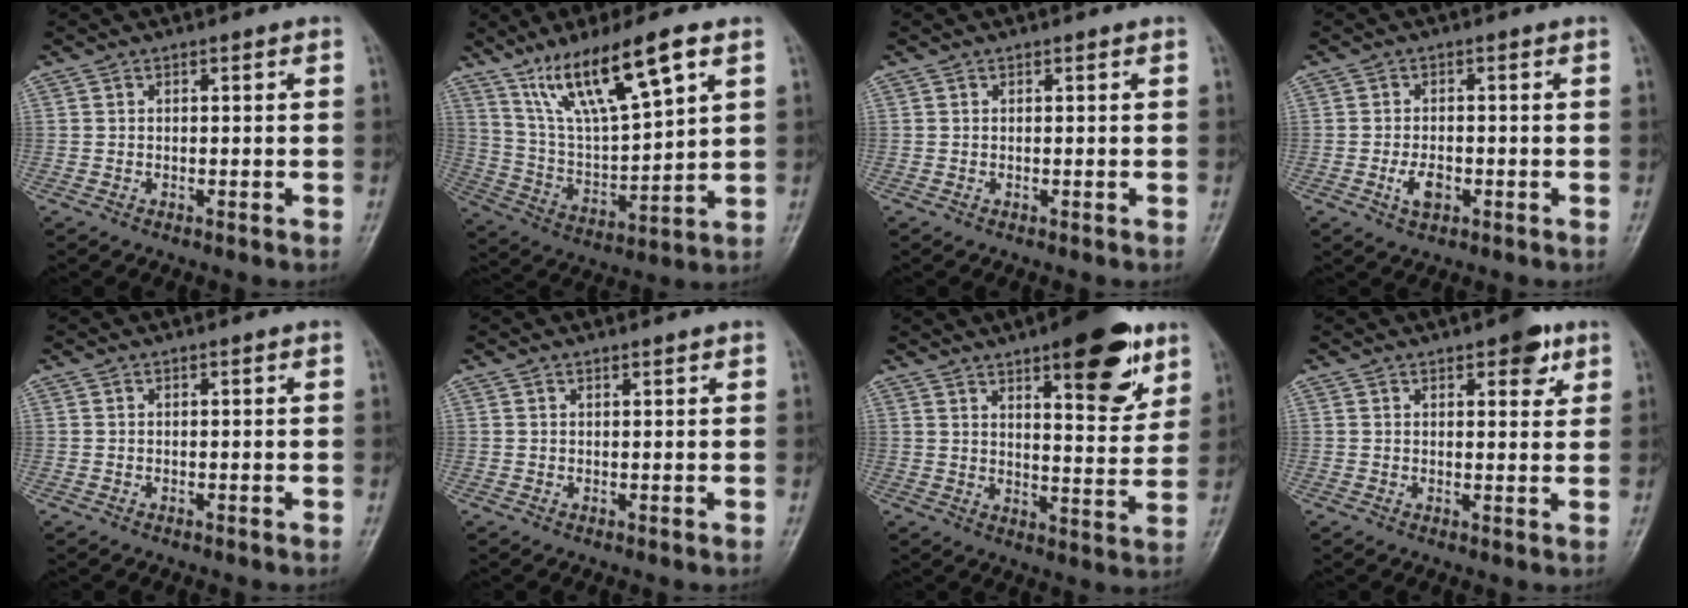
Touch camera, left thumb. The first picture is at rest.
{"total": 16.5, "force": [9.7, 3.6, 12.8], "torque": [-0.226, -0.034, 0.196]}
{"total": 0.0}
{"total": 3.6, "force": [-1.2, 2.1, 2.6], "torque": [-0.045, 0.002, -0.020]}
{"total": 0.0}
{"total": 0.6, "force": [0.5, 0.1, 0.2], "torque": [-0.006, -0.004, 0.009]}
{"total": 15.2, "force": [8.7, 5.2, 11.3], "torque": [-0.115, -0.045, 0.120]}
{"total": 5.1, "force": [2.9, 2.3, 3.5], "torque": [-0.025, -0.011, 0.032]}